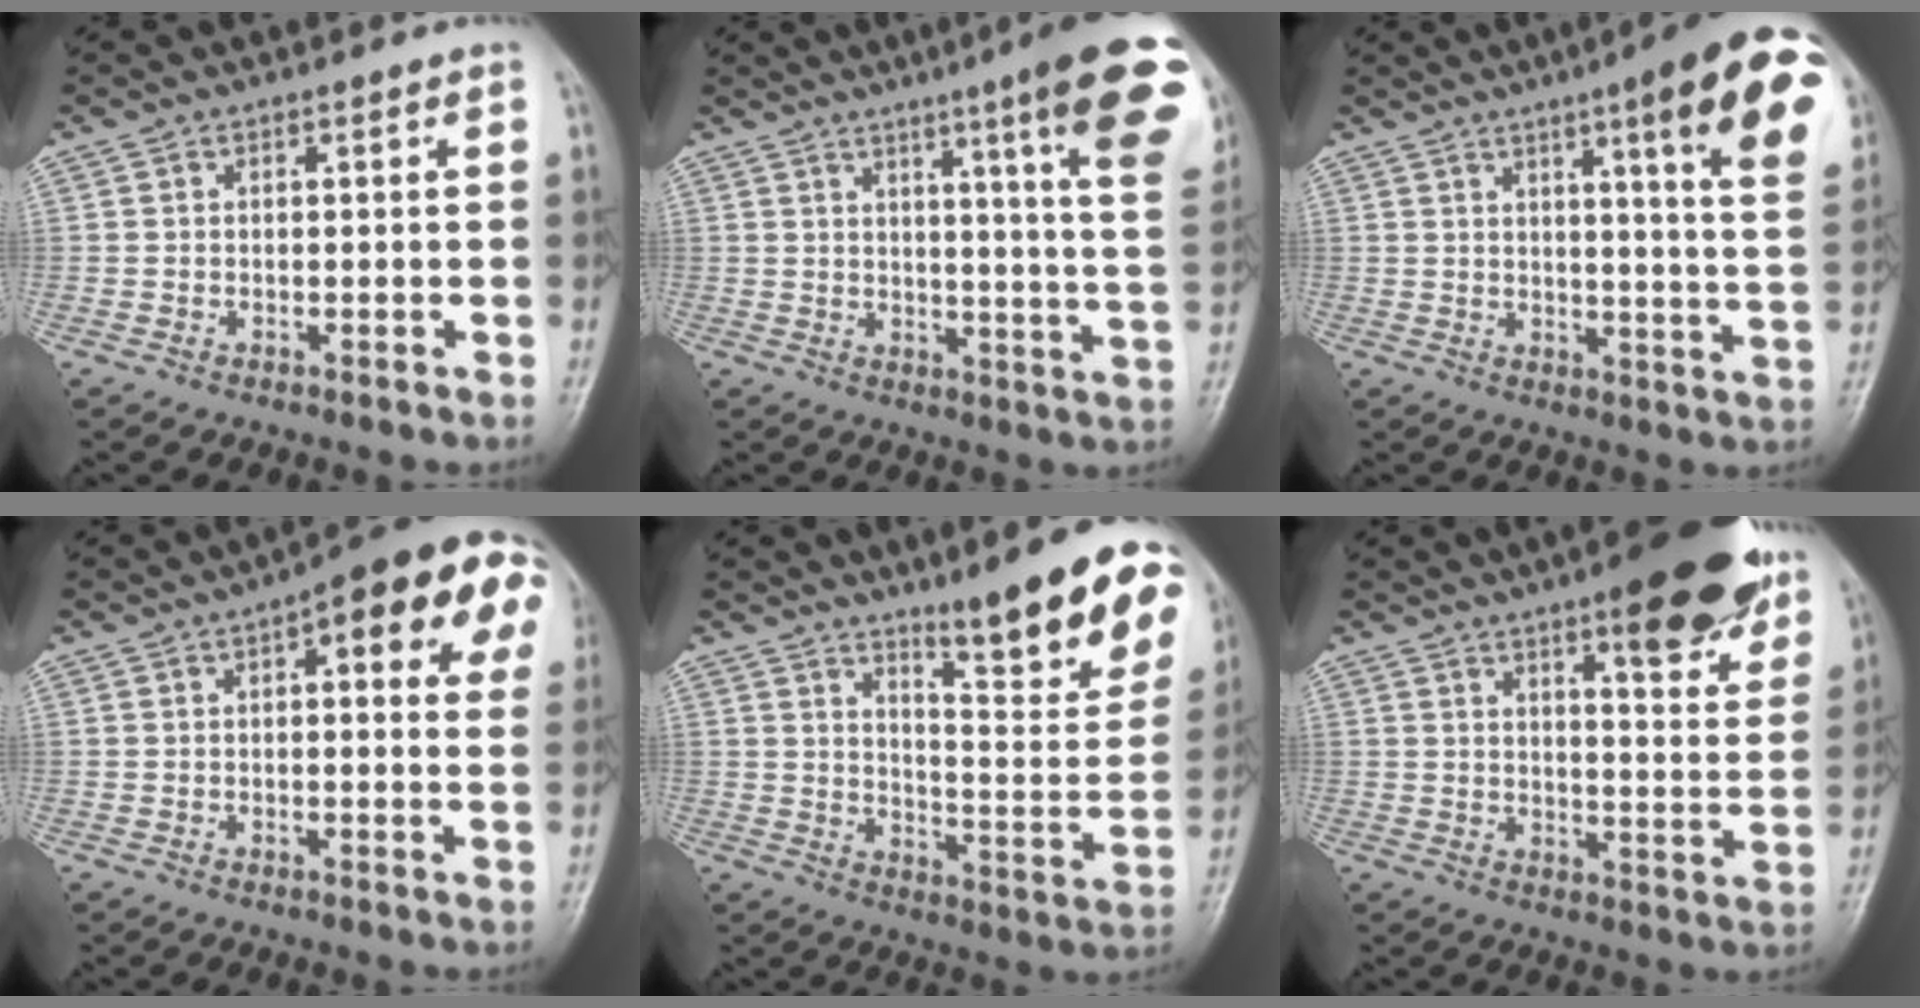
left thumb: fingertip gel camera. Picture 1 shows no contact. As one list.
[{"total": 19.4, "force": [10.5, 1.5, 16.2], "torque": [-0.187, -0.043, 0.120]}, {"total": 18.9, "force": [9.2, 2.7, 16.3], "torque": [-0.184, -0.038, 0.109]}, {"total": 16.0, "force": [5.8, 5.6, 13.8], "torque": [-0.144, 0.009, 0.058]}, {"total": 18.1, "force": [11.8, 3.5, 13.2], "torque": [-0.136, -0.074, 0.176]}, {"total": 16.9, "force": [10.6, 4.7, 12.3], "torque": [-0.122, -0.054, 0.146]}]